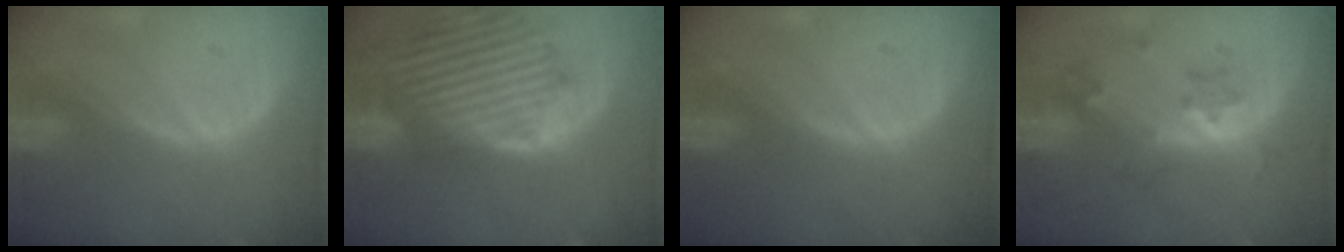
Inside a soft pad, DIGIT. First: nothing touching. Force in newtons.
{"total": 13.7, "press": 11.8, "slide": 6.9}
{"total": 0.0}
{"total": 6.4, "press": 5.9, "slide": 2.7}